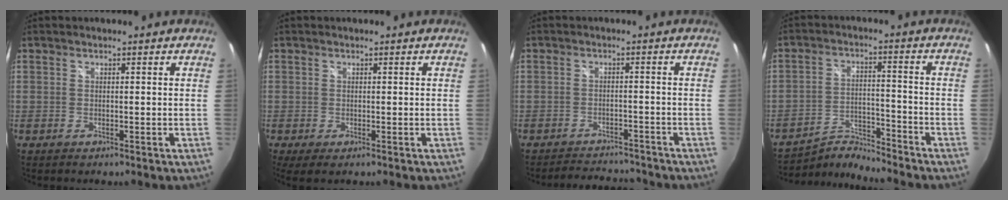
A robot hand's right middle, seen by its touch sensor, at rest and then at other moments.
{"total": 2.3, "force": [-0.6, 0.1, 2.2], "torque": [-0.038, -0.009, -0.008]}
{"total": 7.8, "force": [-7.4, 1.9, 1.7], "torque": [-0.044, 0.010, -0.102]}
{"total": 6.6, "force": [-6.5, -0.9, -0.6], "torque": [-0.001, 0.022, -0.122]}